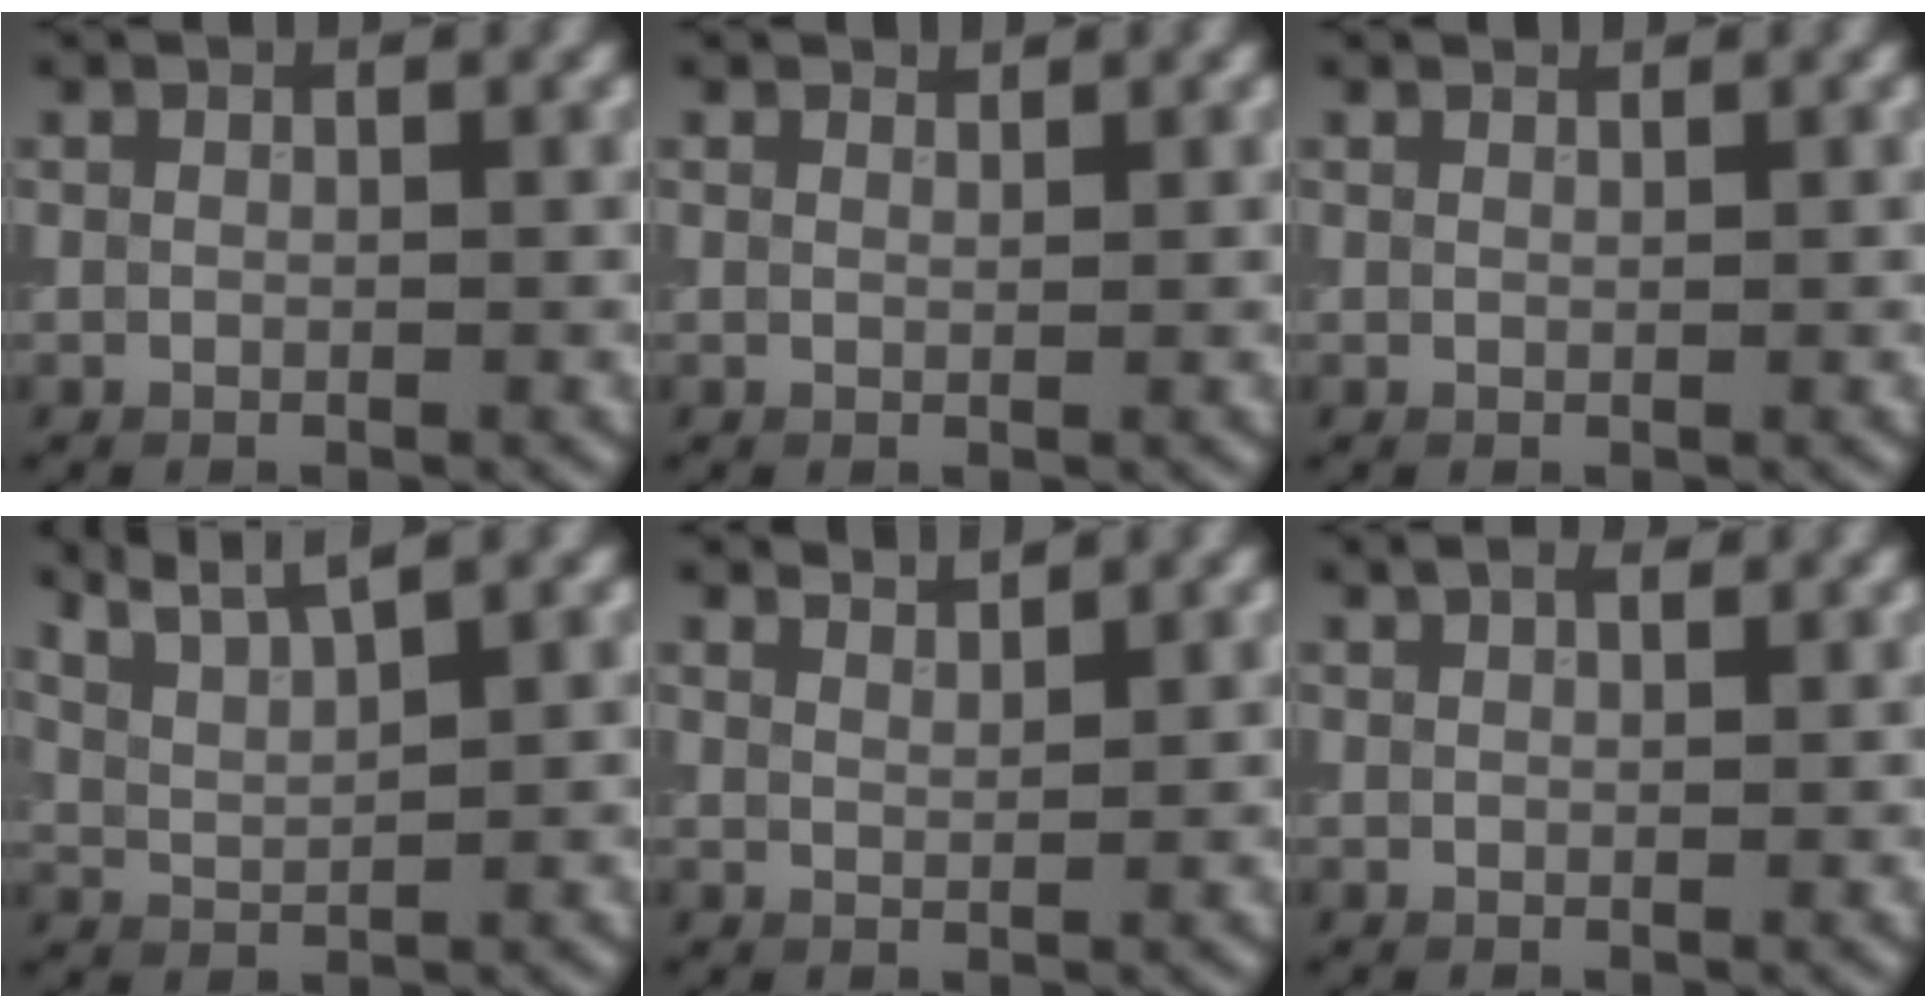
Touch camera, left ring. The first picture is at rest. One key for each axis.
{"total": 1.0, "fx": 1.0, "fy": 0.2, "fz": 0.1, "tx": -0.005, "ty": -0.003, "tz": 0.012}
{"total": 0.9, "fx": 0.9, "fy": 0.1, "fz": 0.1, "tx": -0.005, "ty": -0.003, "tz": 0.010}
{"total": 4.3, "fx": 3.6, "fy": 0.7, "fz": 2.2, "tx": -0.039, "ty": 0.014, "tz": 0.060}
{"total": 2.2, "fx": 2.2, "fy": 0.2, "fz": 0.5, "tx": -0.006, "ty": 0.002, "tz": 0.030}
{"total": 1.6, "fx": 1.1, "fy": 0.6, "fz": 0.9, "tx": -0.016, "ty": 0.002, "tz": 0.015}